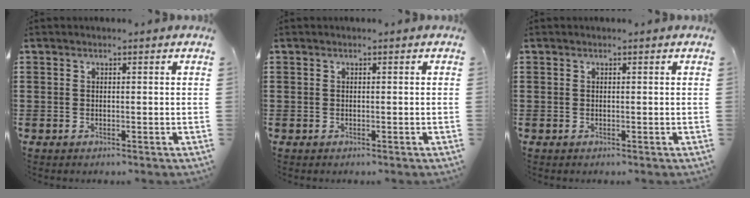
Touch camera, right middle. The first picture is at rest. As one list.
[{"total": 0.0}, {"total": 0.0}]